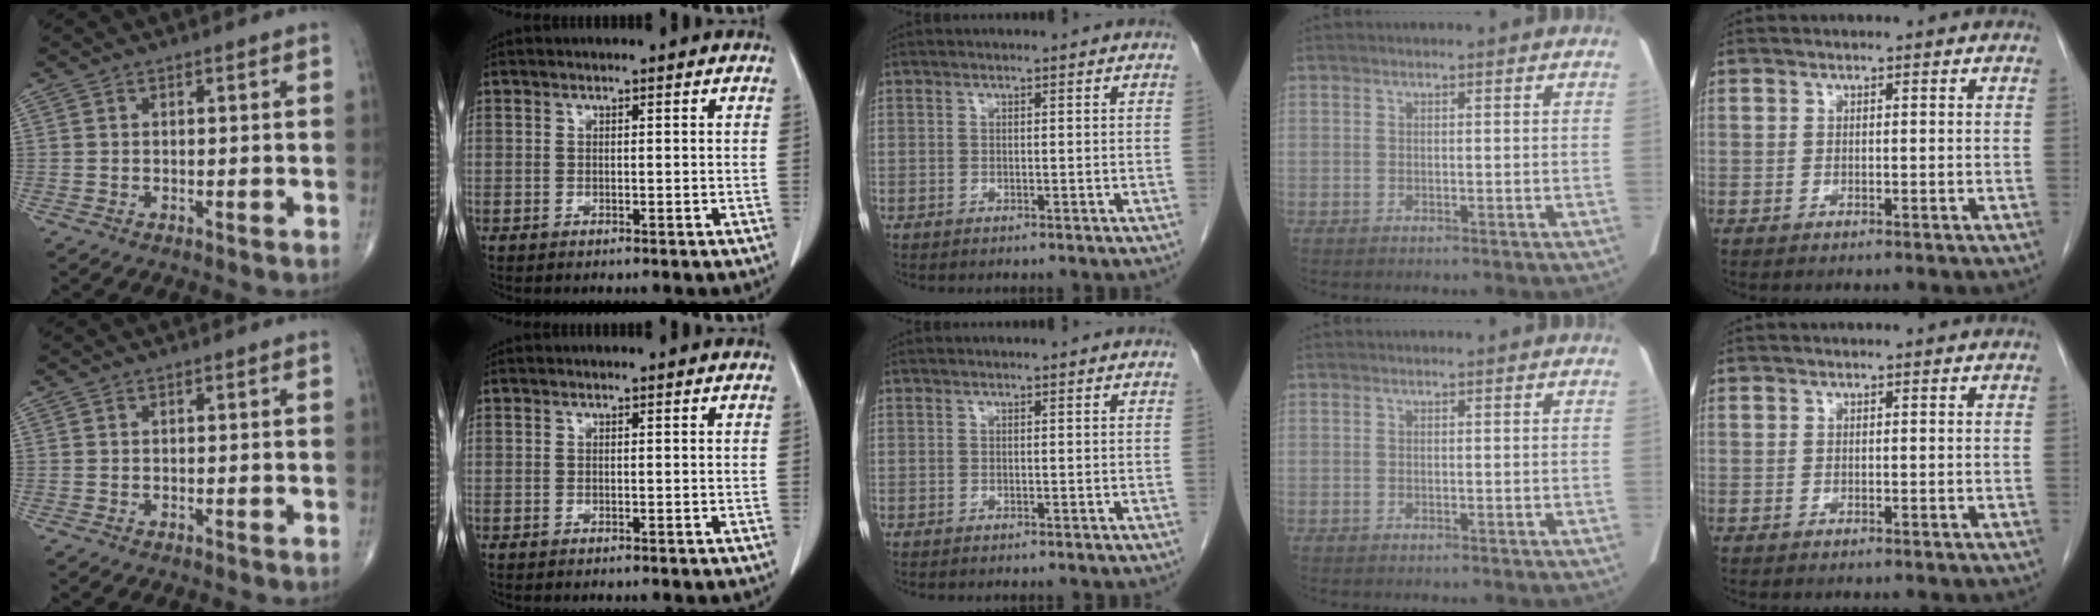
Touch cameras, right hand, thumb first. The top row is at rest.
{}